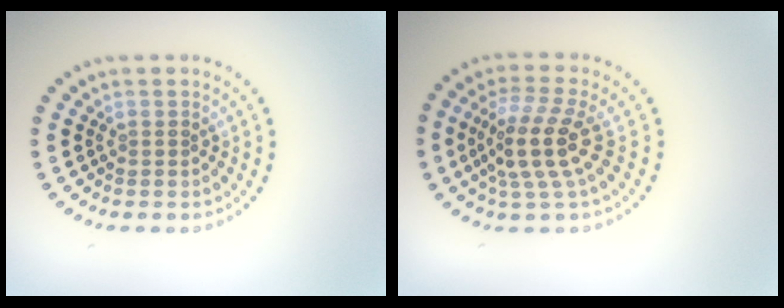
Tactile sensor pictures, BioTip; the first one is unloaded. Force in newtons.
{"total": 4.4, "press": 3.7, "slide": 2.3}